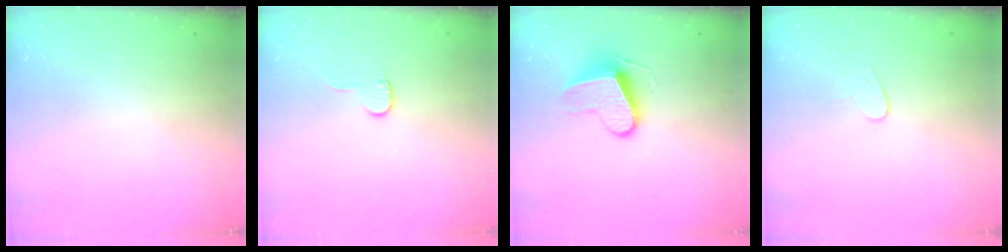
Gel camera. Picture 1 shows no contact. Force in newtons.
{"total": 5.5, "press": 5.5, "slide": 0.5}
{"total": 10.9, "press": 10.9, "slide": 0.7}
{"total": 3.4, "press": 3.4, "slide": 0.3}